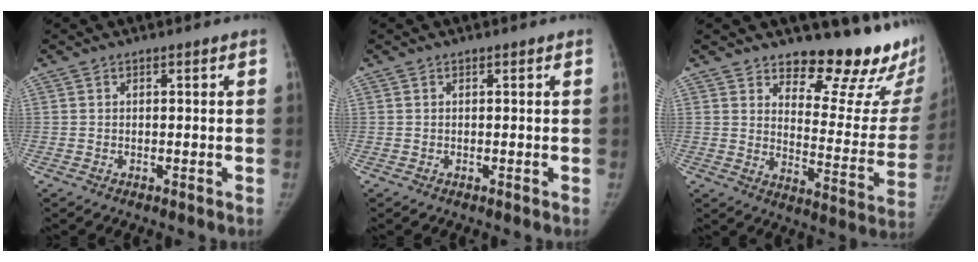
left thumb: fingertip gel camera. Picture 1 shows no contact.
{"total": 0.0}
{"total": 20.6, "force": [16.0, 7.2, 10.6], "torque": [-0.089, -0.139, 0.204]}